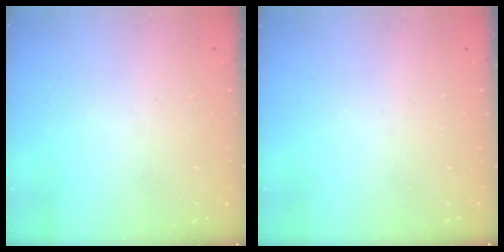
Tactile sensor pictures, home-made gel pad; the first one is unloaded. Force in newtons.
{"total": 0.0}